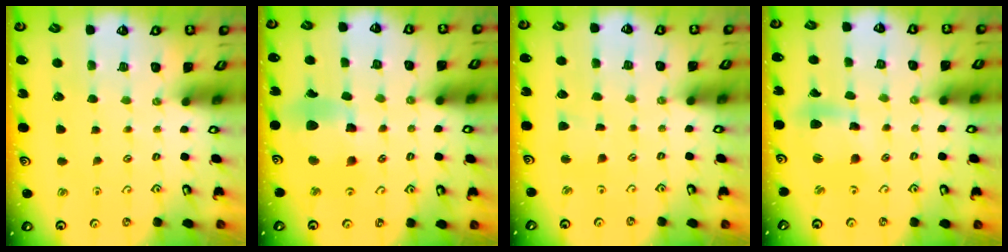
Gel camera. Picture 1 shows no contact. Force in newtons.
{"total": 11.5, "press": 11.4, "slide": 1.3}
{"total": 2.4, "press": 2.4, "slide": 0.3}
{"total": 10.8, "press": 10.7, "slide": 1.5}